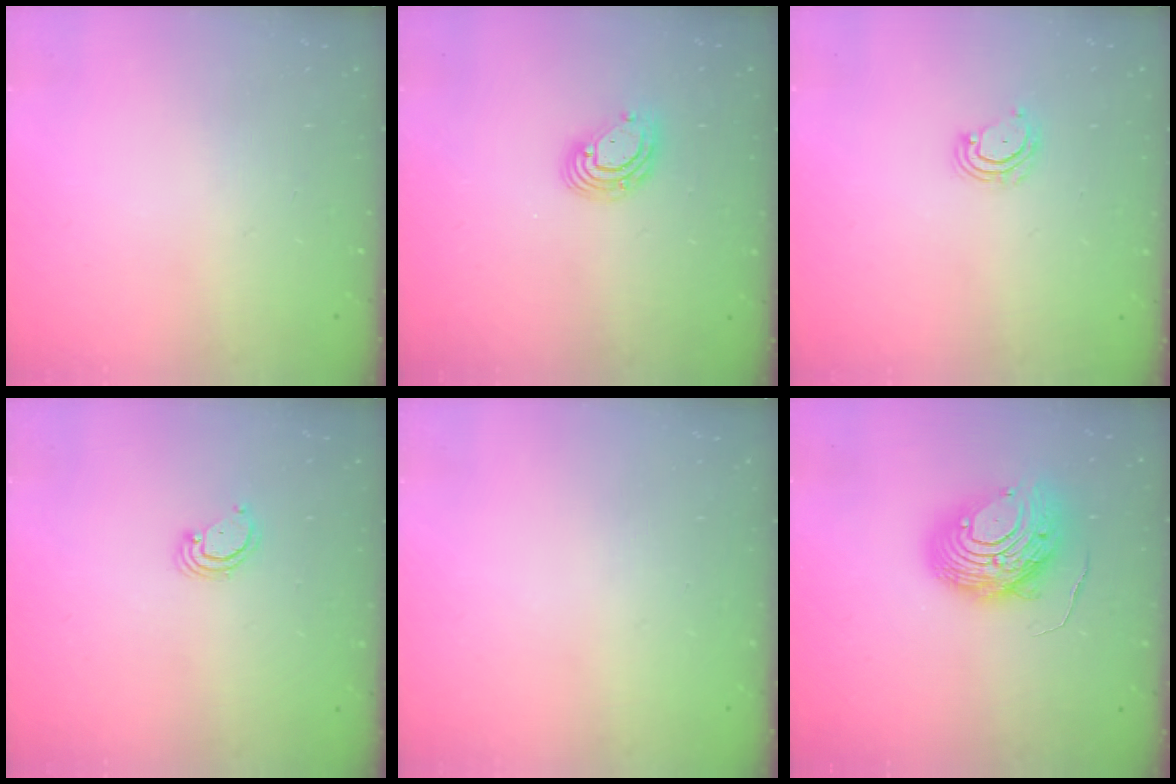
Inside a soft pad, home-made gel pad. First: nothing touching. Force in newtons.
{"total": 7.9, "press": 7.8, "slide": 1.5}
{"total": 5.6, "press": 5.5, "slide": 0.5}
{"total": 2.6, "press": 2.6, "slide": 0.2}
{"total": 0.0}
{"total": 12.8, "press": 12.7, "slide": 1.3}